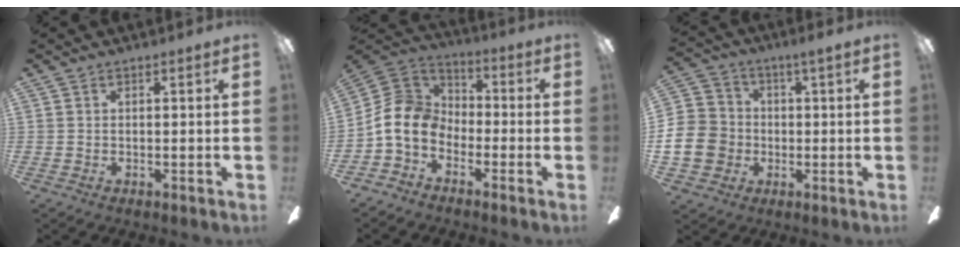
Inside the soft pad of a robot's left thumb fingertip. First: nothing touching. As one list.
[{"total": 10.3, "force": [-3.4, 8.1, 5.4], "torque": [-0.137, 0.030, -0.067]}, {"total": 10.9, "force": [-1.9, 9.7, 4.5], "torque": [-0.105, 0.024, -0.034]}]